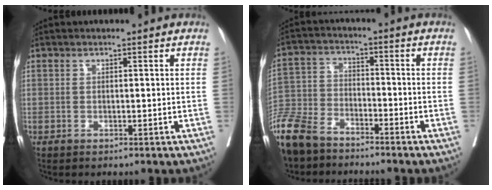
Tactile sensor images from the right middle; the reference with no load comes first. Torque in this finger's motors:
{"motor_torque": [1.12, -1.02, 1.05, 0.21]}